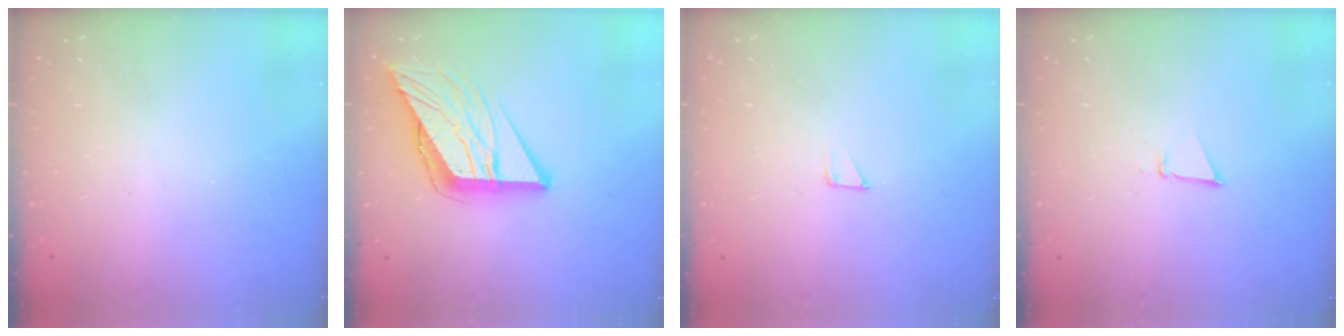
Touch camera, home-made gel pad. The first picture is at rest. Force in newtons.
{"total": 13.7, "press": 13.6, "slide": 1.6}
{"total": 2.1, "press": 2.1, "slide": 0.1}
{"total": 3.0, "press": 2.9, "slide": 0.8}